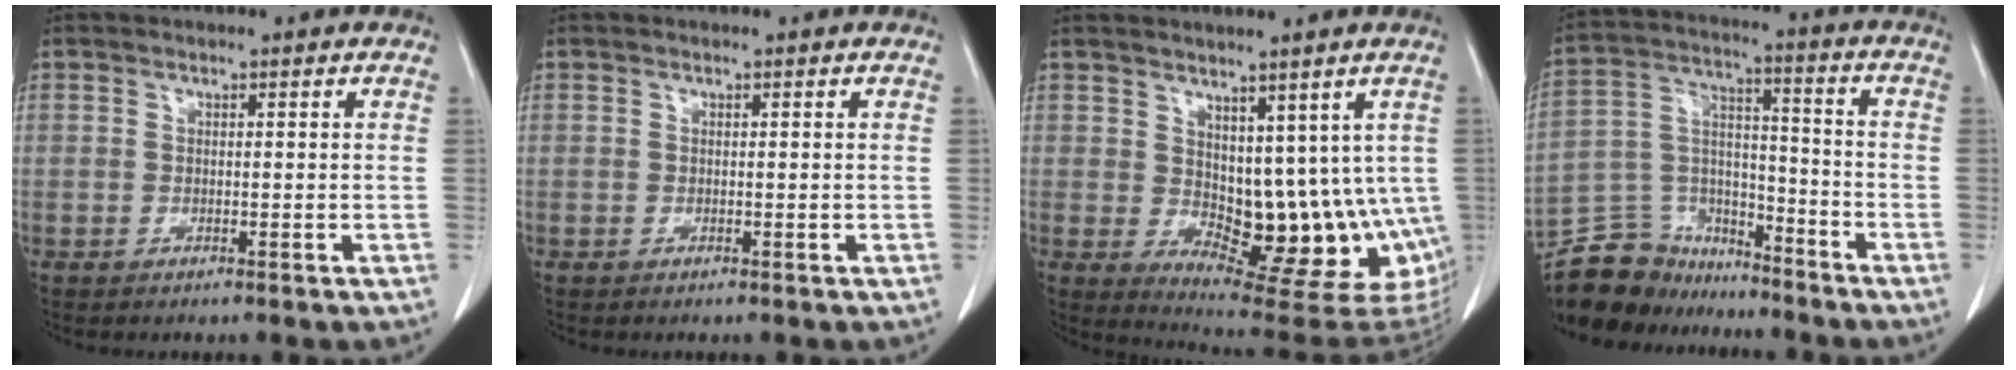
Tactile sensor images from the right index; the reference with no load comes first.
{"total": 0.0}
{"total": 13.8, "force": [0.9, 7.9, 11.3], "torque": [-0.135, -0.008, 0.032]}
{"total": 12.8, "force": [-11.4, 5.7, 0.8], "torque": [-0.020, 0.058, -0.200]}